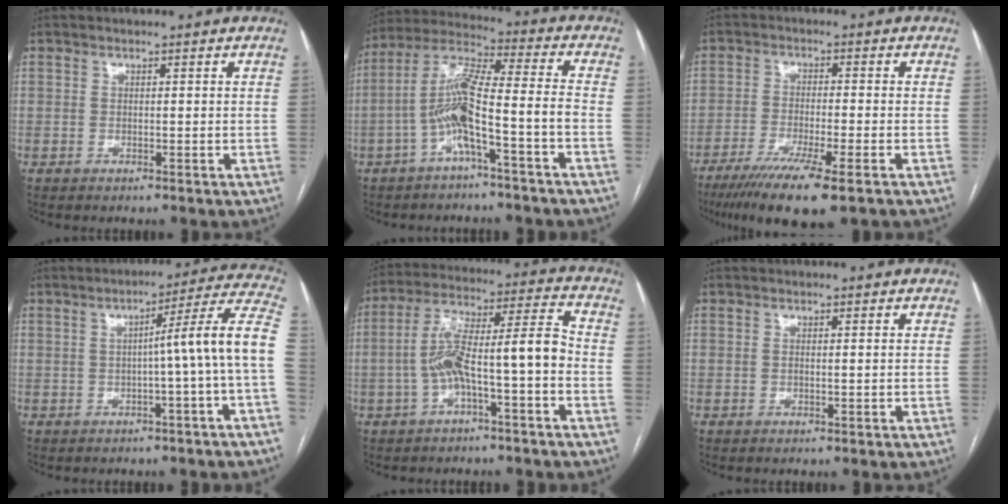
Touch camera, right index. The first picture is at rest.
{"total": 10.0, "force": [-3.6, -0.2, 9.3], "torque": [-0.184, 0.031, -0.069]}
{"total": 11.2, "force": [-7.4, 0.5, 8.3], "torque": [-0.135, -0.028, -0.119]}
{"total": 10.2, "force": [-1.3, -1.9, 9.9], "torque": [-0.118, 0.025, -0.022]}
{"total": 11.2, "force": [-2.8, 1.4, 10.7], "torque": [-0.194, 0.046, -0.043]}
{"total": 0.0}